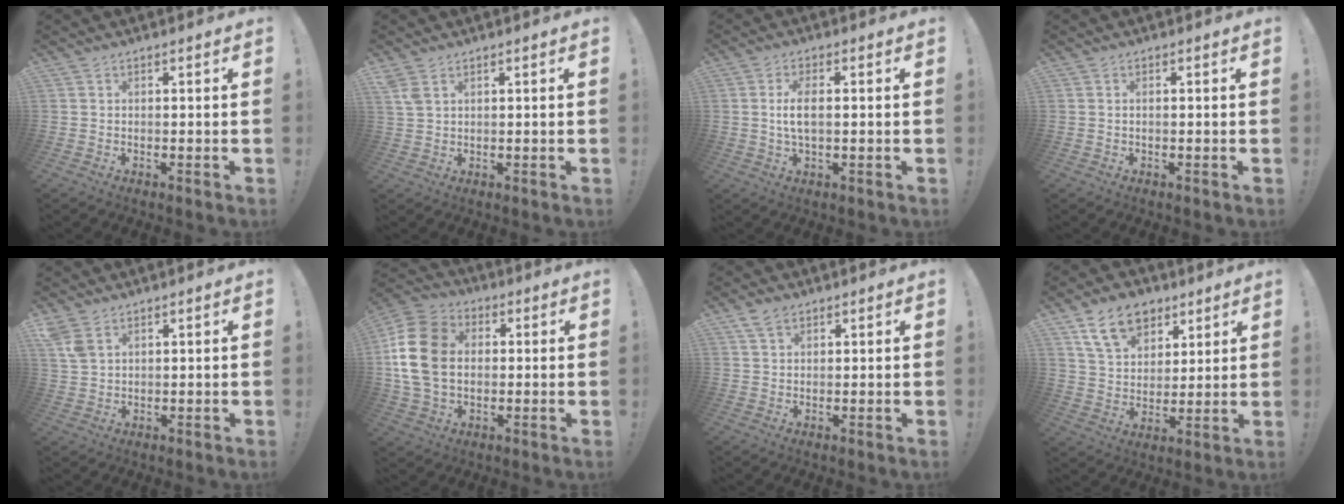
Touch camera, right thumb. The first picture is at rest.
{"total": 3.3, "force": [1.9, 1.6, 2.1], "torque": [-0.033, -0.009, 0.034]}
{"total": 5.7, "force": [0.2, 2.3, 5.2], "torque": [-0.109, 0.001, 0.000]}
{"total": 0.5, "force": [0.1, 0.0, 0.5], "torque": [-0.019, 0.002, 0.004]}
{"total": 4.9, "force": [2.9, 2.6, 2.9], "torque": [-0.049, -0.012, 0.056]}
{"total": 17.9, "force": [1.4, 13.5, 11.7], "torque": [-0.219, 0.013, 0.030]}
{"total": 3.9, "force": [2.4, 2.4, 1.9], "torque": [-0.032, -0.005, 0.046]}
{"total": 14.3, "force": [8.0, 9.7, 6.8], "torque": [-0.103, -0.036, 0.151]}